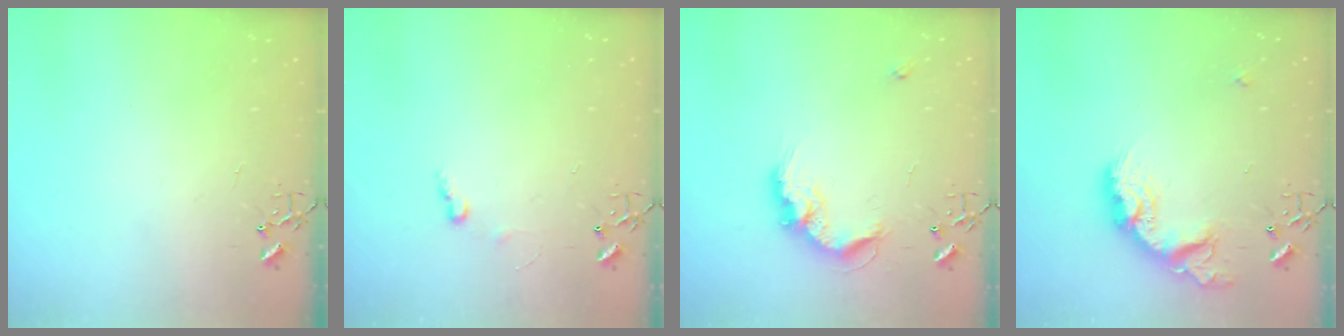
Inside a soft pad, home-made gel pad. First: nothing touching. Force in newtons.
{"total": 6.0, "press": 5.9, "slide": 0.7}
{"total": 12.6, "press": 12.6, "slide": 0.4}
{"total": 17.9, "press": 17.8, "slide": 1.1}